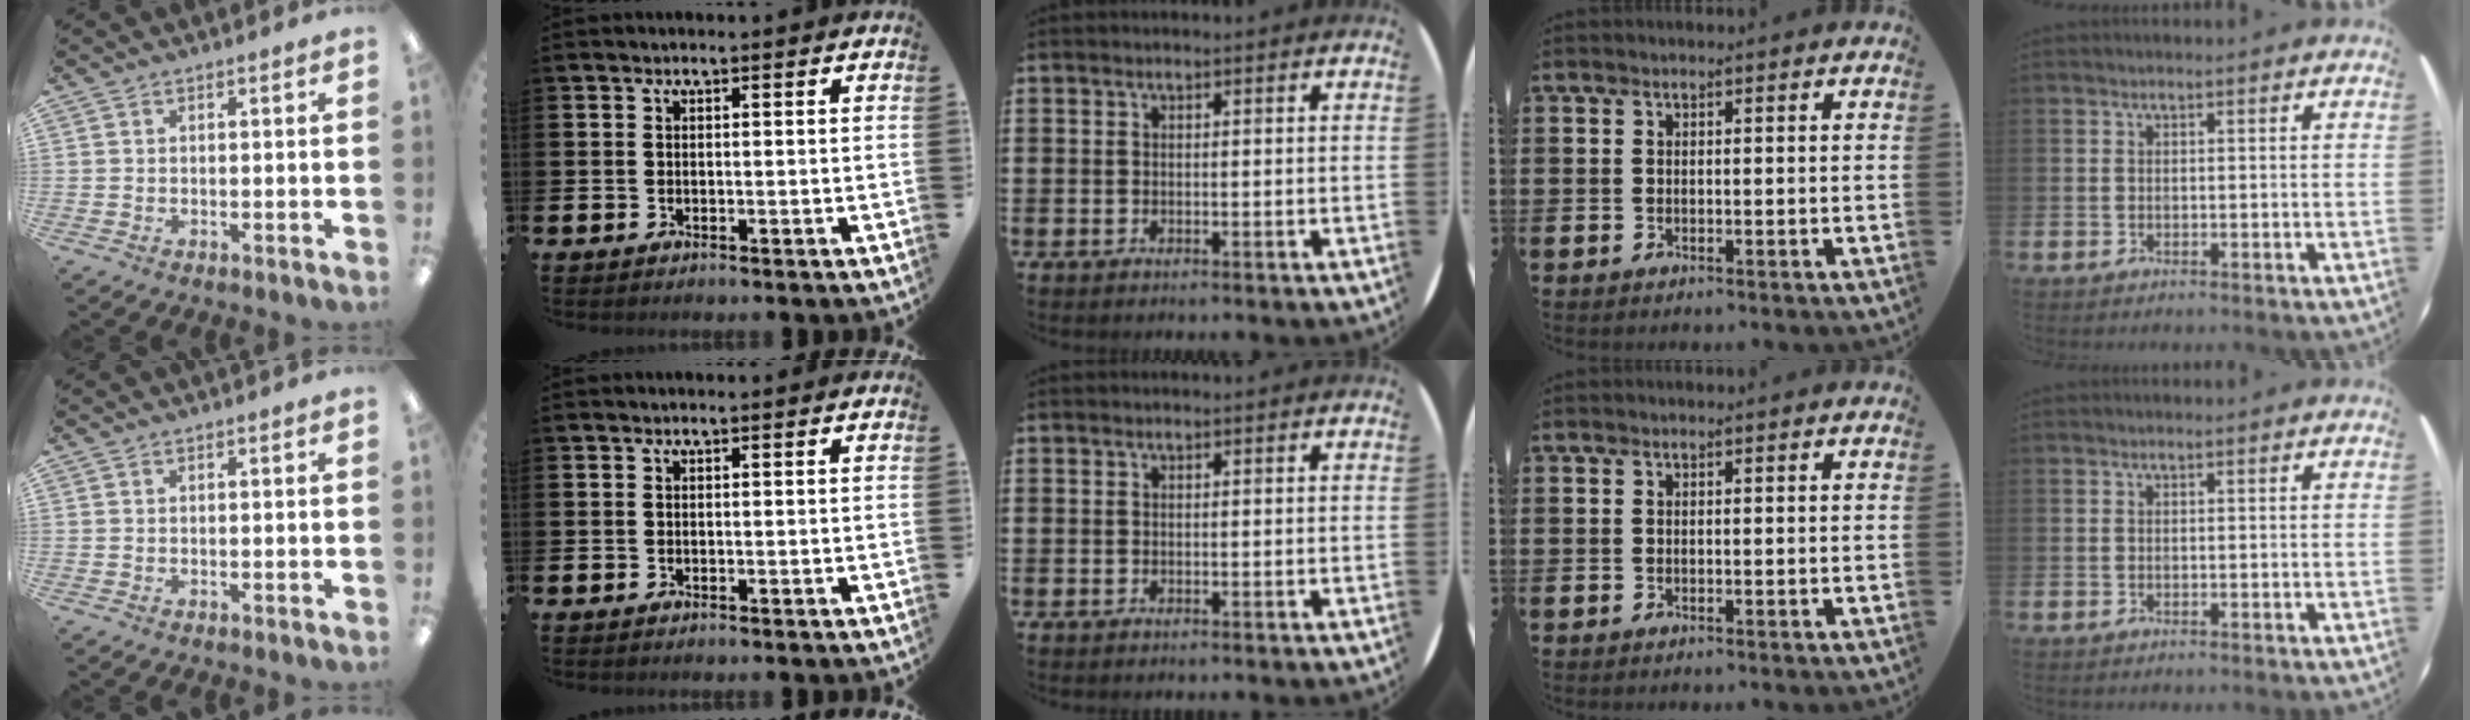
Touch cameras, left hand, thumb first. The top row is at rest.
{}